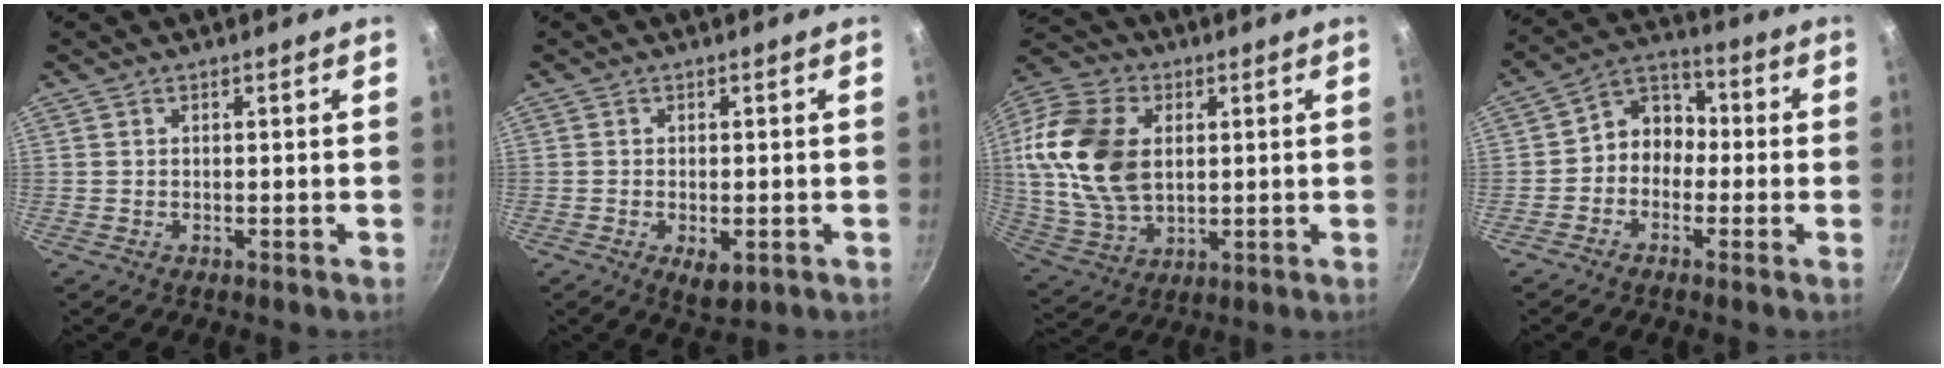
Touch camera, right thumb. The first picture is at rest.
{"total": 4.0, "force": [-1.2, 2.0, 3.2], "torque": [-0.042, -0.008, -0.012]}
{"total": 20.6, "force": [2.9, 14.1, 14.7], "torque": [-0.274, 0.004, 0.058]}
{"total": 7.8, "force": [-1.3, 6.5, 4.0], "torque": [-0.024, 0.039, -0.044]}